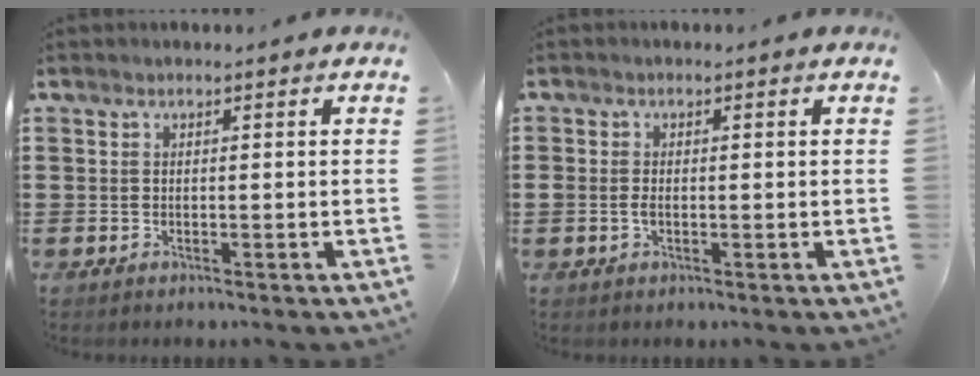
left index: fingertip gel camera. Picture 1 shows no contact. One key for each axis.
{"total": 1.6, "fx": -0.4, "fy": 0.8, "fz": 1.3, "tx": -0.025, "ty": 0.002, "tz": -0.008}